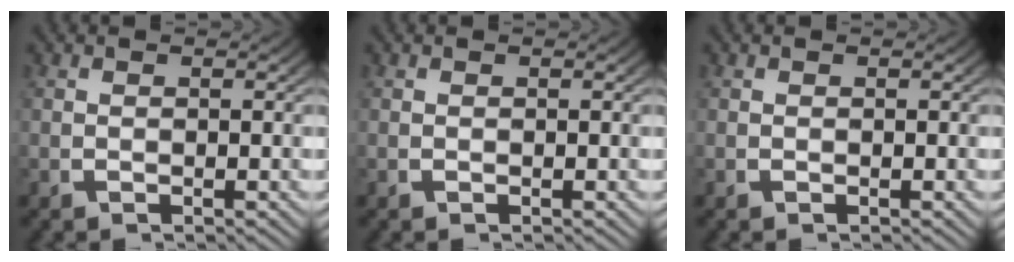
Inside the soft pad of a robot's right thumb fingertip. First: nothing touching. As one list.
[{"total": 0.0}, {"total": 0.0}]